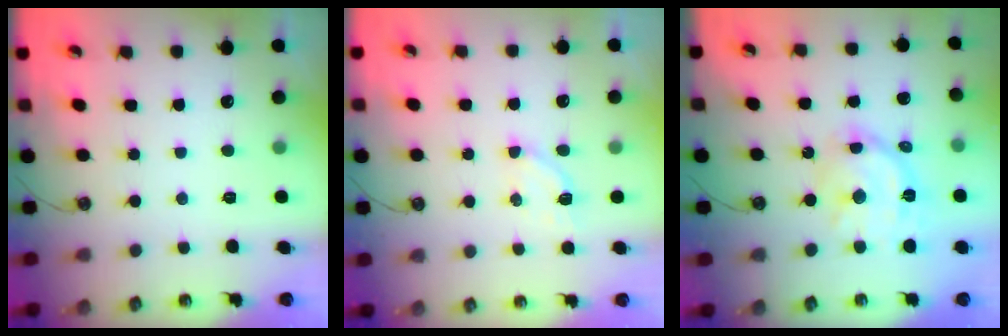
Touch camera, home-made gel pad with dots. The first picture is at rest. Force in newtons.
{"total": 2.9, "press": 2.9, "slide": 0.7}
{"total": 13.9, "press": 13.9, "slide": 0.9}